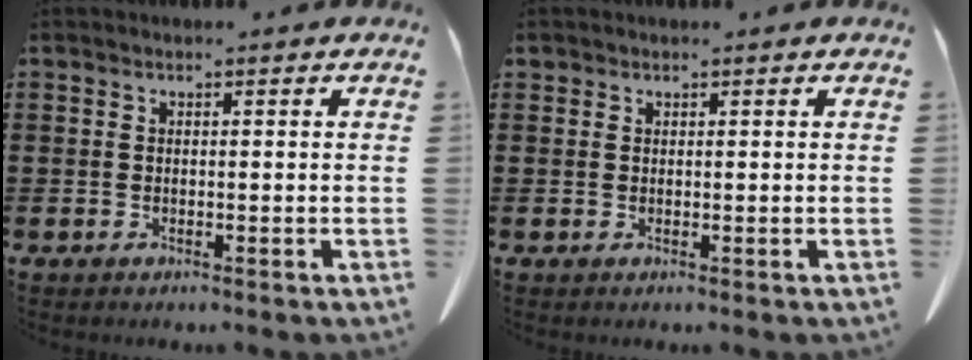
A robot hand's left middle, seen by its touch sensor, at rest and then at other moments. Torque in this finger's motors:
{"motor_torque": [0.04, -0.05, 0.08, 0.01]}